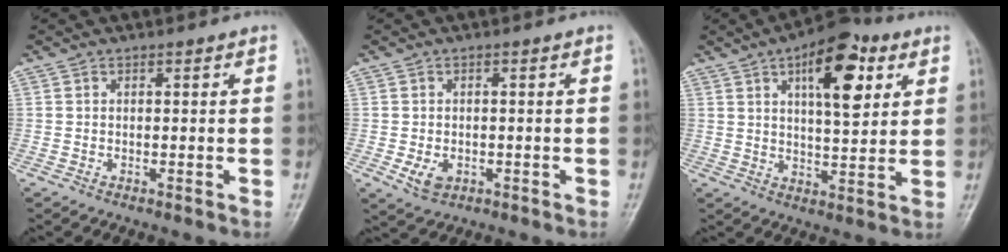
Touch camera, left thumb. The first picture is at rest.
{"total": 3.9, "force": [-1.2, 2.8, 2.5], "torque": [-0.039, 0.000, -0.014]}
{"total": 13.8, "force": [5.7, 6.0, 11.1], "torque": [-0.132, -0.015, 0.081]}